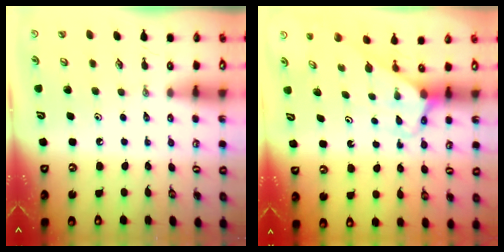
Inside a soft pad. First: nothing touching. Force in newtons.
{"total": 2.8, "press": 2.8, "slide": 0.3}